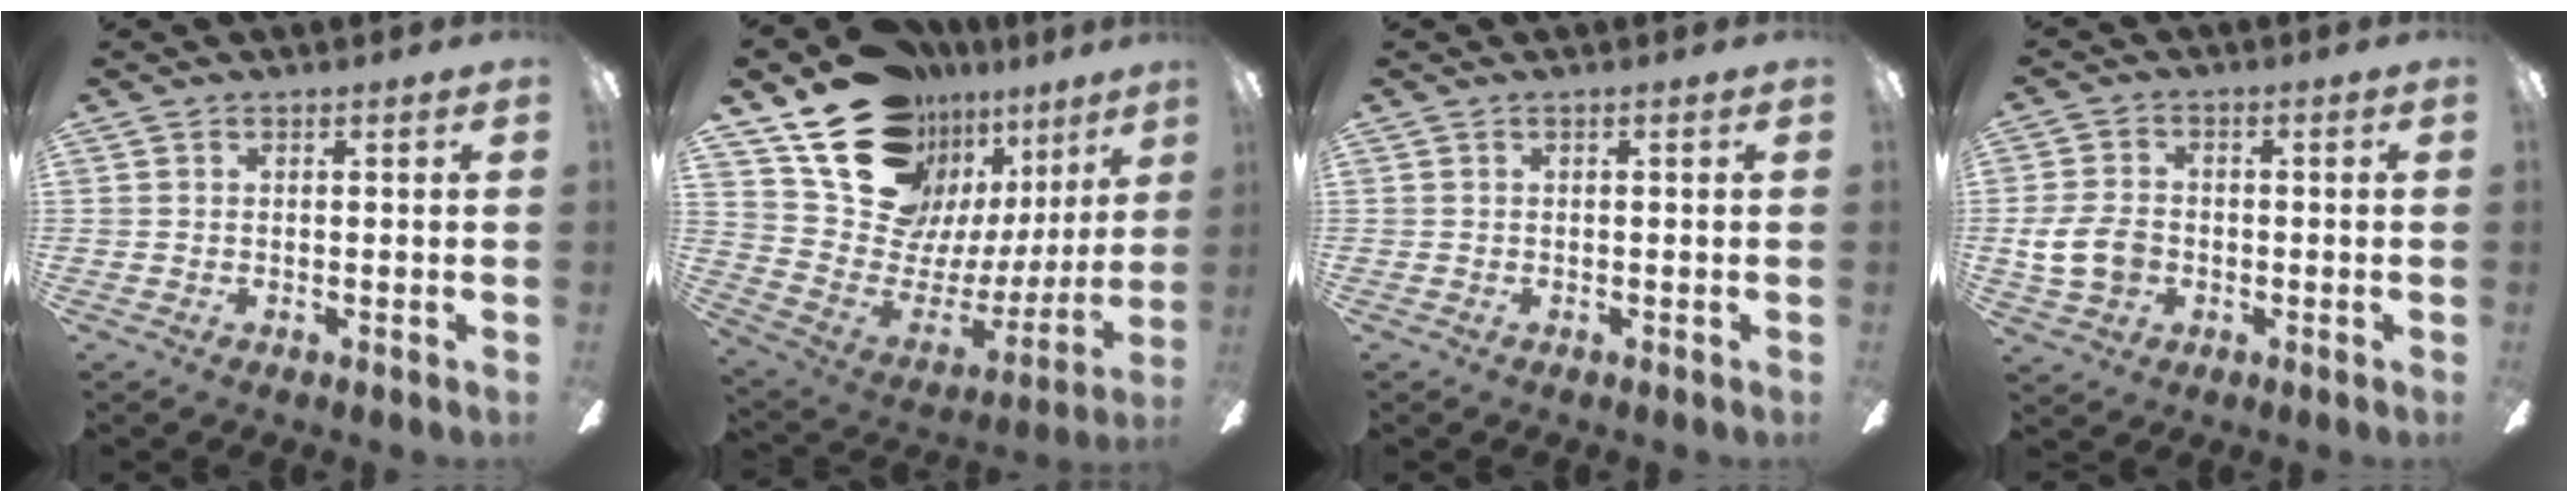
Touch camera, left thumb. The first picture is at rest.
{"total": 21.5, "force": [15.4, 12.5, 8.4], "torque": [-0.135, -0.109, 0.298]}
{"total": 0.0}
{"total": 9.7, "force": [-1.5, 7.3, 6.1], "torque": [-0.129, 0.017, -0.024]}